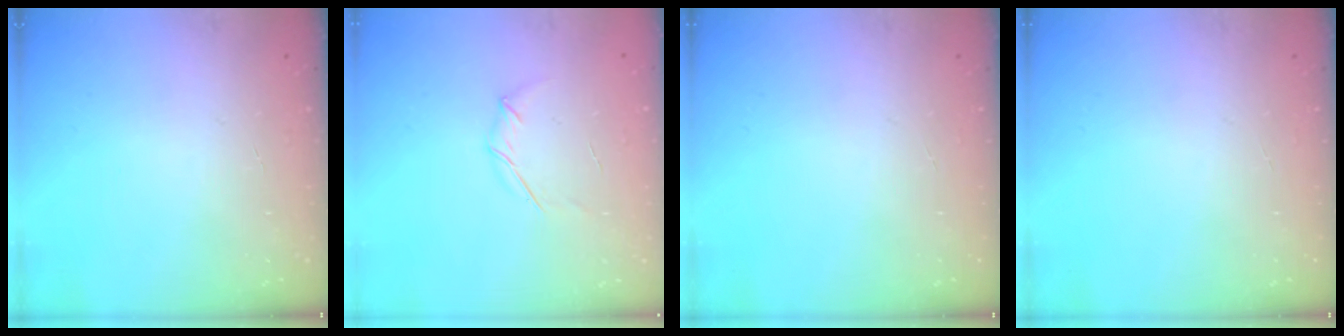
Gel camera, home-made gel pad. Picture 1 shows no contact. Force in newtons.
{"total": 3.7, "press": 3.6, "slide": 0.9}
{"total": 0.0}
{"total": 0.0}